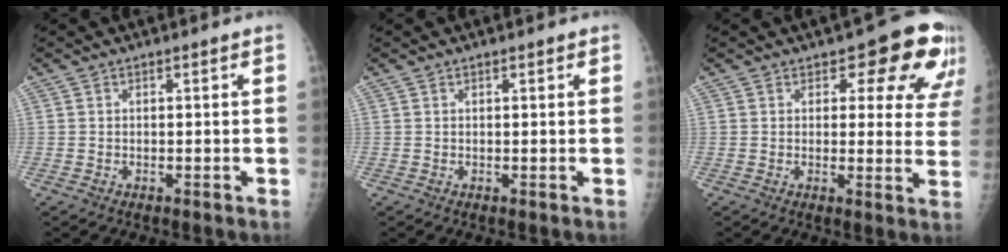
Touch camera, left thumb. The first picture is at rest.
{"total": 0.9, "force": [0.6, 0.4, 0.5], "torque": [-0.005, -0.001, 0.007]}
{"total": 12.1, "force": [7.5, 6.0, 7.4], "torque": [-0.031, -0.034, 0.072]}